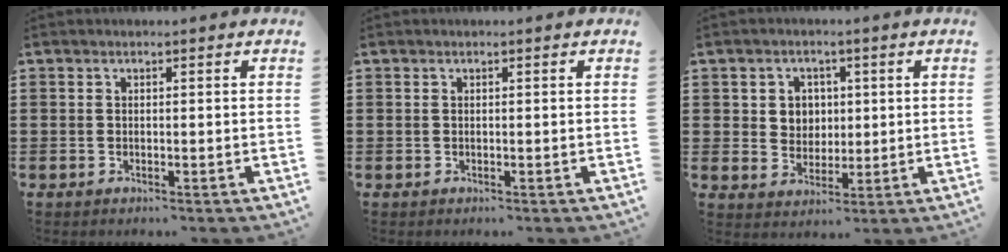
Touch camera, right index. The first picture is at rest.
{"total": 0.0}
{"total": 4.1, "force": [1.0, 3.8, 1.0], "torque": [-0.030, 0.010, 0.014]}